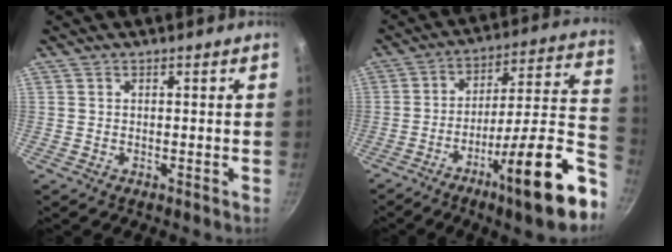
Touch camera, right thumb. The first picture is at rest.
{"total": 21.1, "force": [-9.2, 3.3, 18.7], "torque": [-0.237, 0.047, -0.146]}